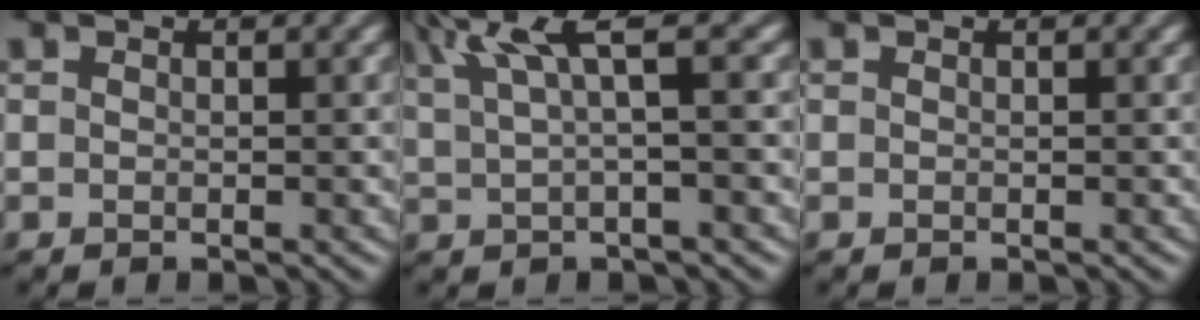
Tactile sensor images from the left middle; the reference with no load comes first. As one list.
[{"total": 4.7, "force": [2.6, 0.8, 3.9], "torque": [-0.071, 0.017, 0.049]}, {"total": 0.0}]